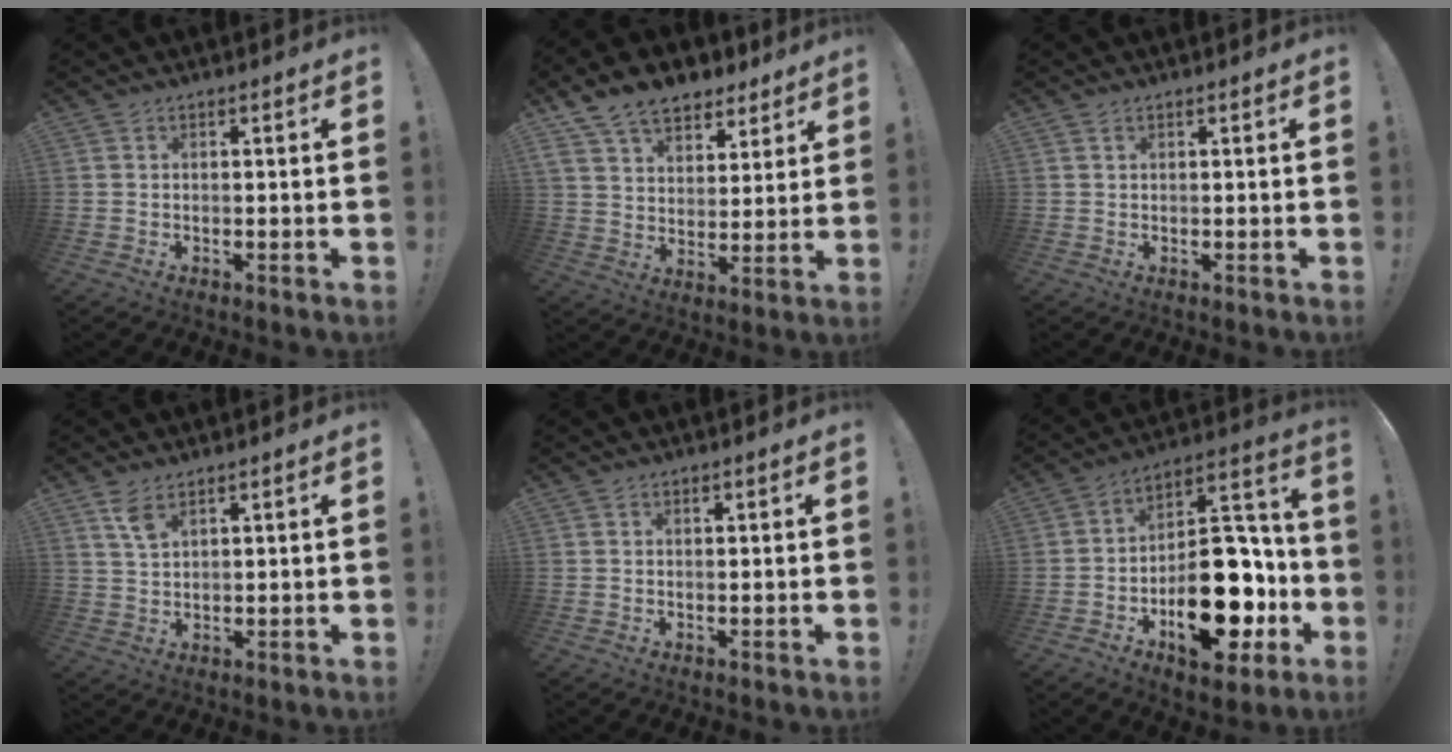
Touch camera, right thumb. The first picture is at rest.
{"total": 13.2, "force": [9.3, 7.8, 5.1], "torque": [-0.094, -0.053, 0.177]}
{"total": 0.6, "force": [0.5, 0.2, 0.3], "torque": [-0.002, -0.002, 0.008]}
{"total": 4.9, "force": [3.0, 2.0, 3.3], "torque": [-0.058, -0.014, 0.055]}
{"total": 1.1, "force": [0.7, 0.5, 0.7], "torque": [-0.006, -0.002, 0.011]}
{"total": 24.5, "force": [-8.9, 13.6, 18.3], "torque": [-0.247, 0.061, -0.123]}